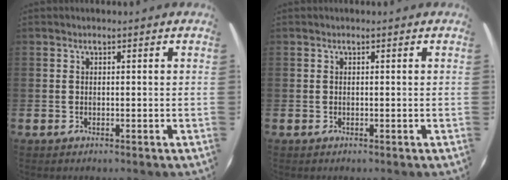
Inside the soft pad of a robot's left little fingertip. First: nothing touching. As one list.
[{"total": 0.0}]